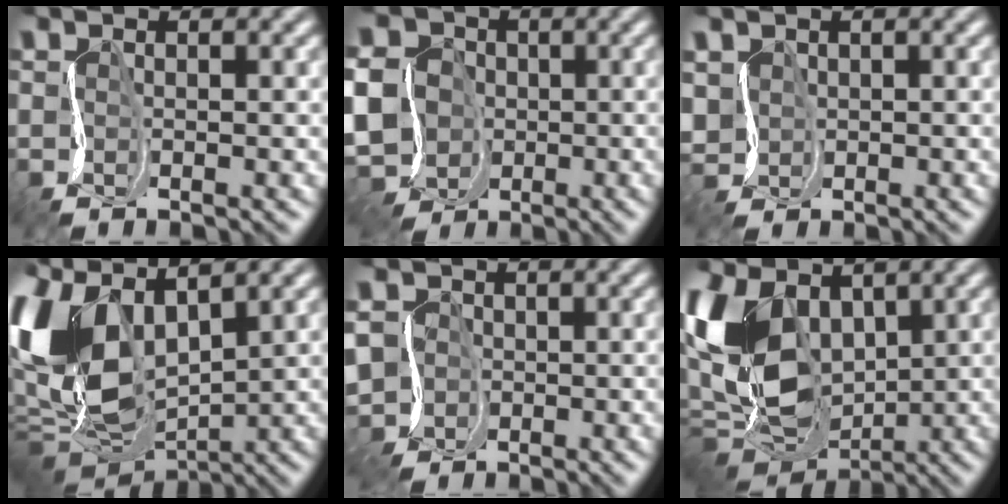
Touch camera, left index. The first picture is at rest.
{"total": 11.2, "force": [-3.0, 10.3, 3.3], "torque": [-0.086, -0.019, -0.085]}
{"total": 2.1, "force": [0.8, 1.9, 0.4], "torque": [-0.019, -0.001, 0.022]}
{"total": 13.1, "force": [2.8, 7.8, 10.2], "torque": [-0.256, -0.006, 0.054]}
{"total": 8.0, "force": [-2.4, 7.4, 1.8], "torque": [-0.058, -0.008, -0.076]}
{"total": 11.4, "force": [1.4, 7.8, 8.2], "torque": [-0.207, -0.010, 0.016]}